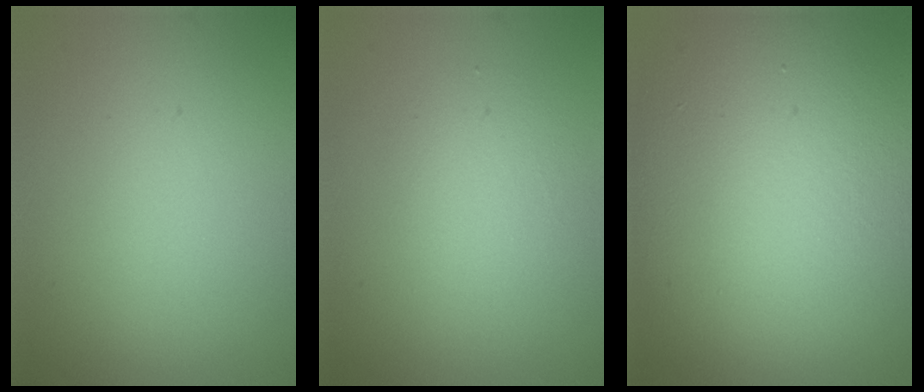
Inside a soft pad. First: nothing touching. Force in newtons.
{"total": 2.4, "press": 2.4, "slide": 0.0}
{"total": 15.4, "press": 15.3, "slide": 1.0}